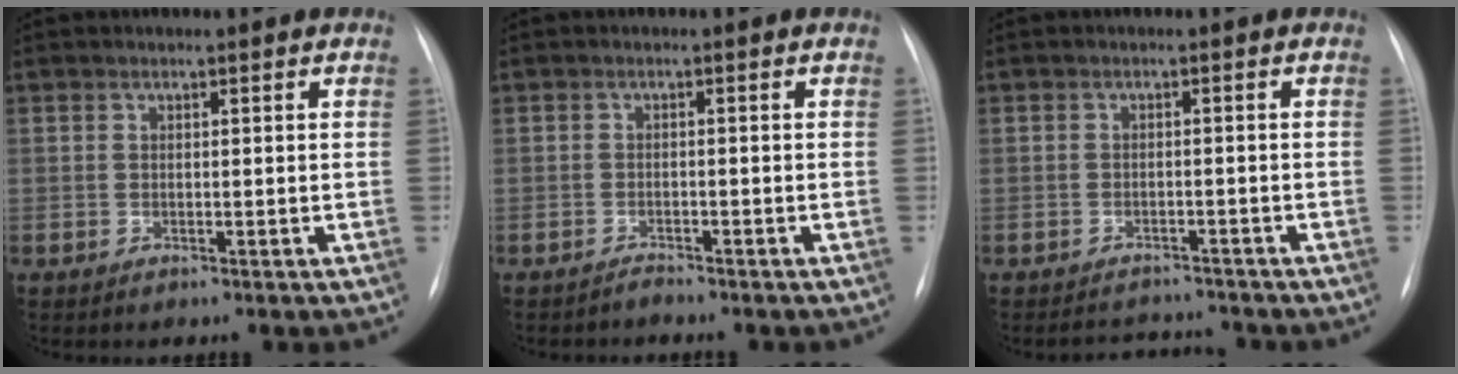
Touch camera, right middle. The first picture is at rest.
{"total": 0.9, "force": [-0.9, -0.1, -0.1], "torque": [0.002, -0.004, -0.013]}
{"total": 3.8, "force": [-3.7, 0.8, -0.3], "torque": [0.003, 0.003, -0.053]}